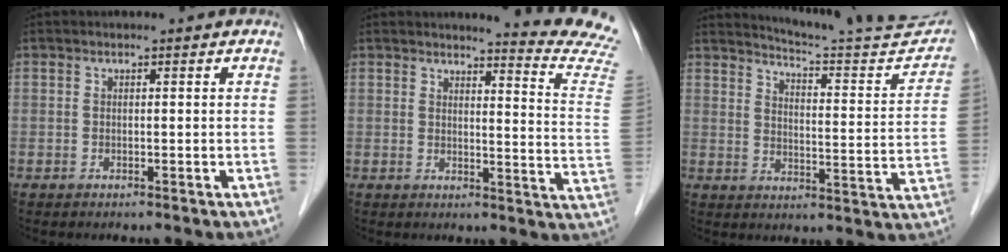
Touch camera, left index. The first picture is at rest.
{"total": 12.6, "force": [12.3, -2.0, 1.8], "torque": [-0.021, -0.124, 0.118]}
{"total": 18.9, "force": [18.1, 0.5, 5.5], "torque": [-0.079, -0.077, 0.223]}